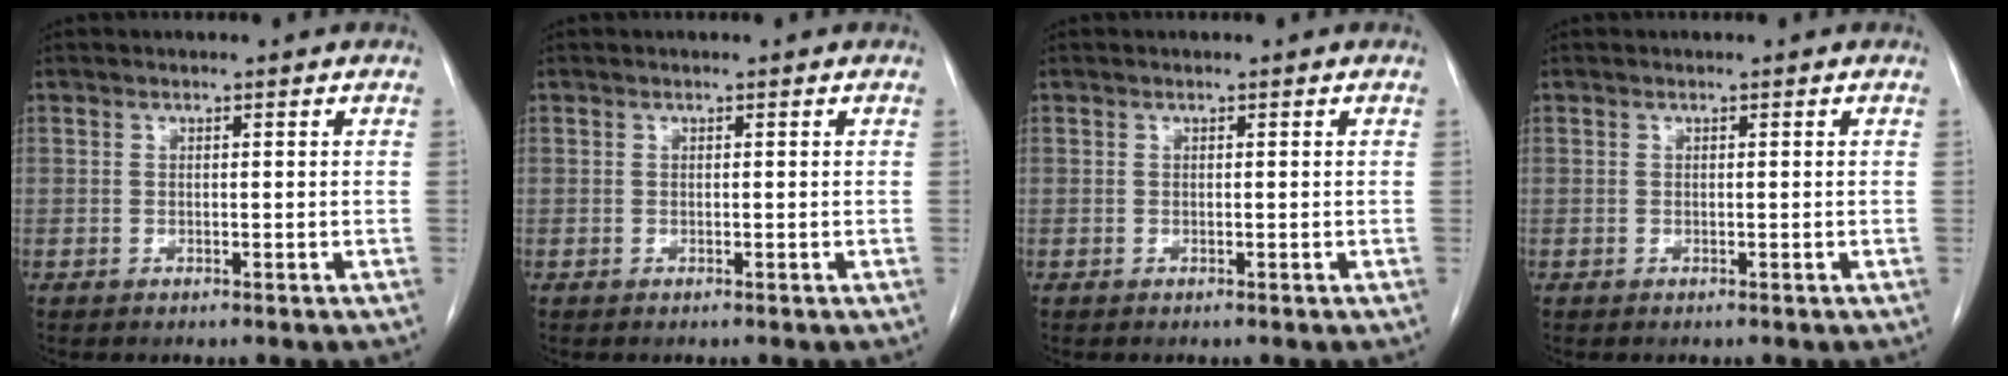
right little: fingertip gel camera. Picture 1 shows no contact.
{"total": 0.0}
{"total": 0.0}
{"total": 0.0}